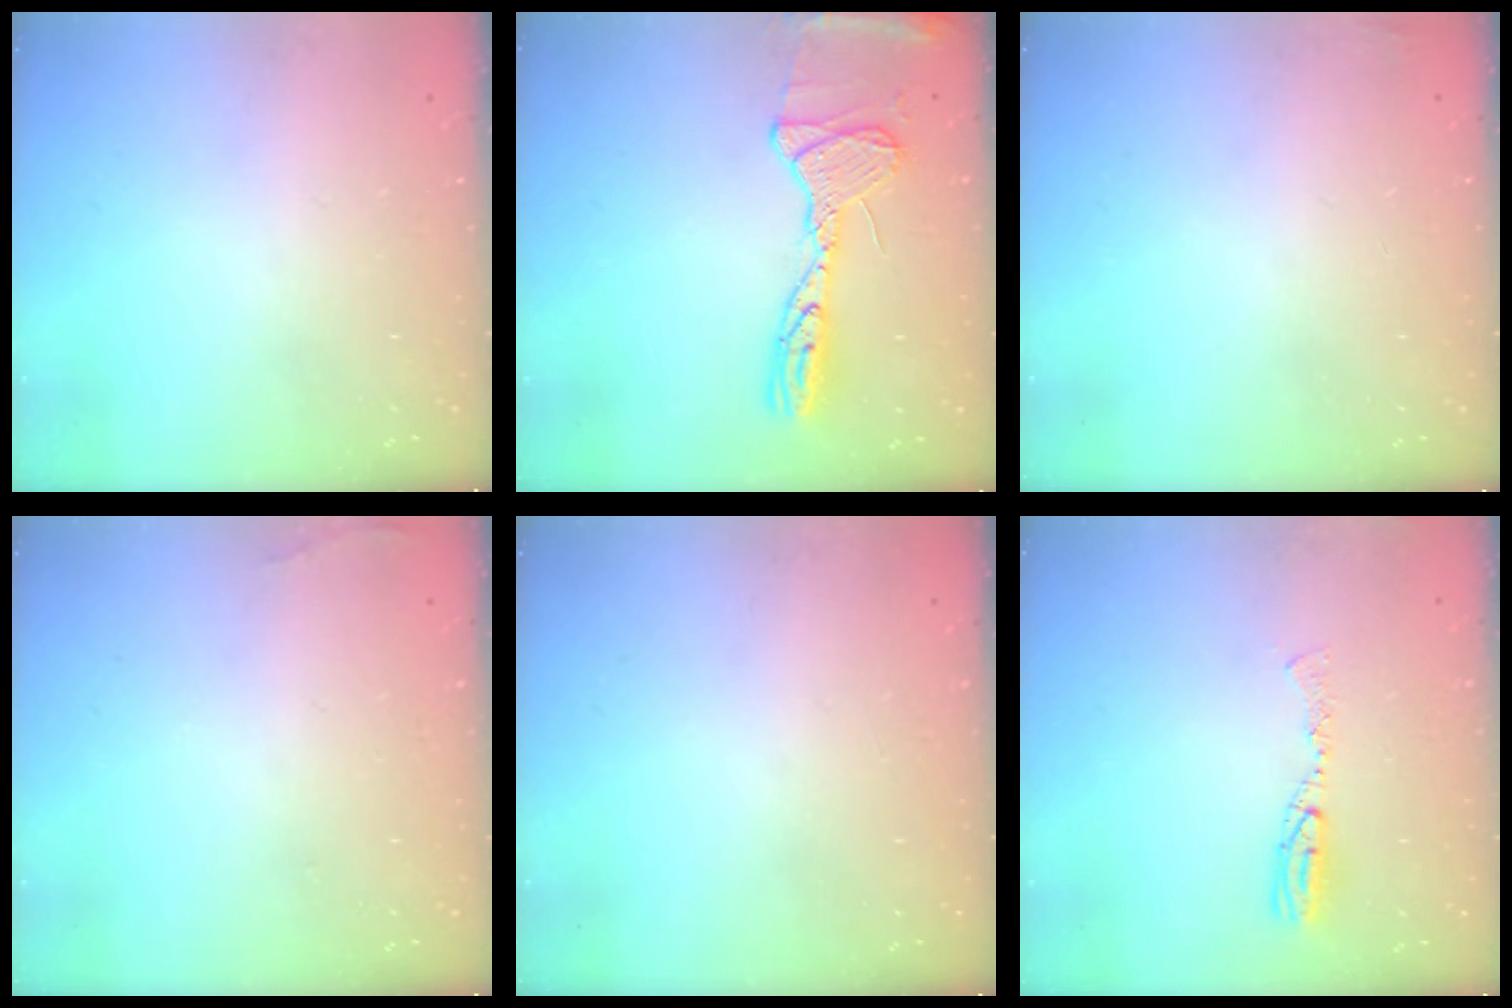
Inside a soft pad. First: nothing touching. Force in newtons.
{"total": 14.3, "press": 14.3, "slide": 0.8}
{"total": 2.8, "press": 2.6, "slide": 0.9}
{"total": 5.8, "press": 3.3, "slide": 4.7}
{"total": 0.0}
{"total": 8.1, "press": 7.9, "slide": 1.7}